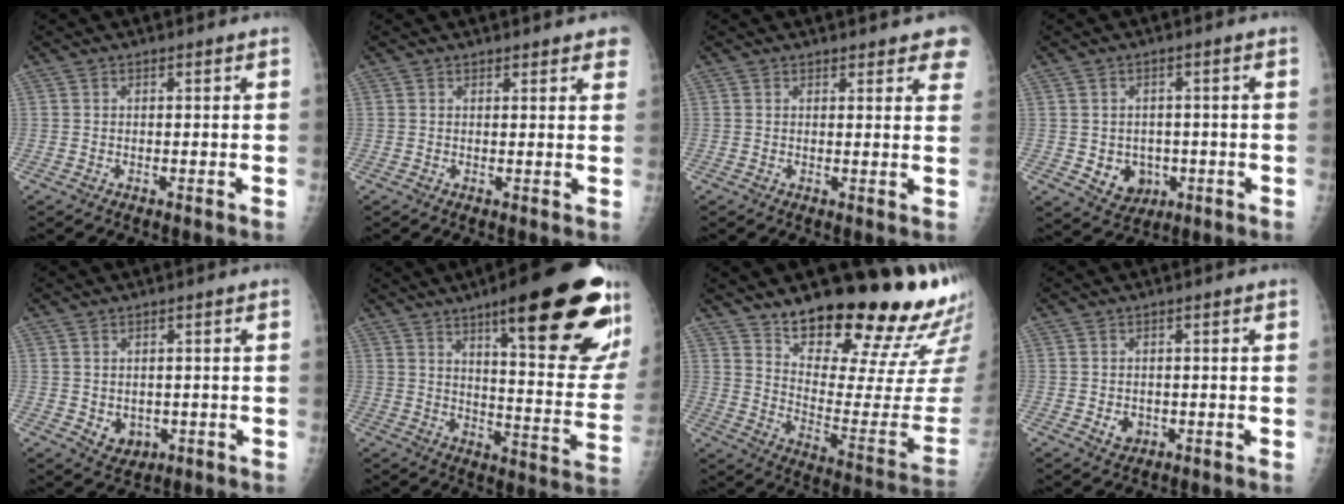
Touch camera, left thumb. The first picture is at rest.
{"total": 3.6, "force": [2.9, 1.3, 1.7], "torque": [0.004, -0.004, 0.029]}
{"total": 5.9, "force": [4.8, 2.1, 2.7], "torque": [0.005, -0.016, 0.045]}
{"total": 6.3, "force": [-1.3, 5.4, 3.1], "torque": [-0.017, 0.005, -0.006]}
{"total": 4.1, "force": [-0.5, 3.4, 2.2], "torque": [-0.018, -0.003, 0.006]}
{"total": 28.0, "force": [15.5, 6.1, 22.5], "torque": [-0.253, -0.057, 0.222]}
{"total": 24.4, "force": [19.3, 6.4, 13.5], "torque": [-0.156, -0.138, 0.276]}
{"total": 2.7, "force": [-0.6, 2.3, 1.3], "torque": [-0.009, 0.001, -0.001]}